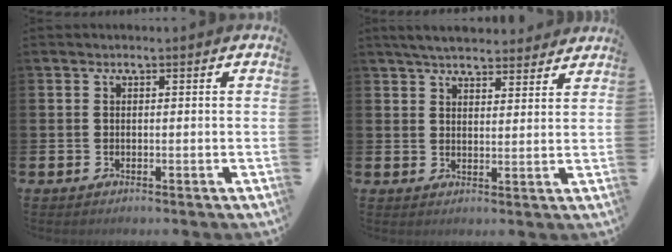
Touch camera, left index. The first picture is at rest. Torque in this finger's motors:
{"motor_torque": [0.27, -0.40, 0.69, 0.16]}